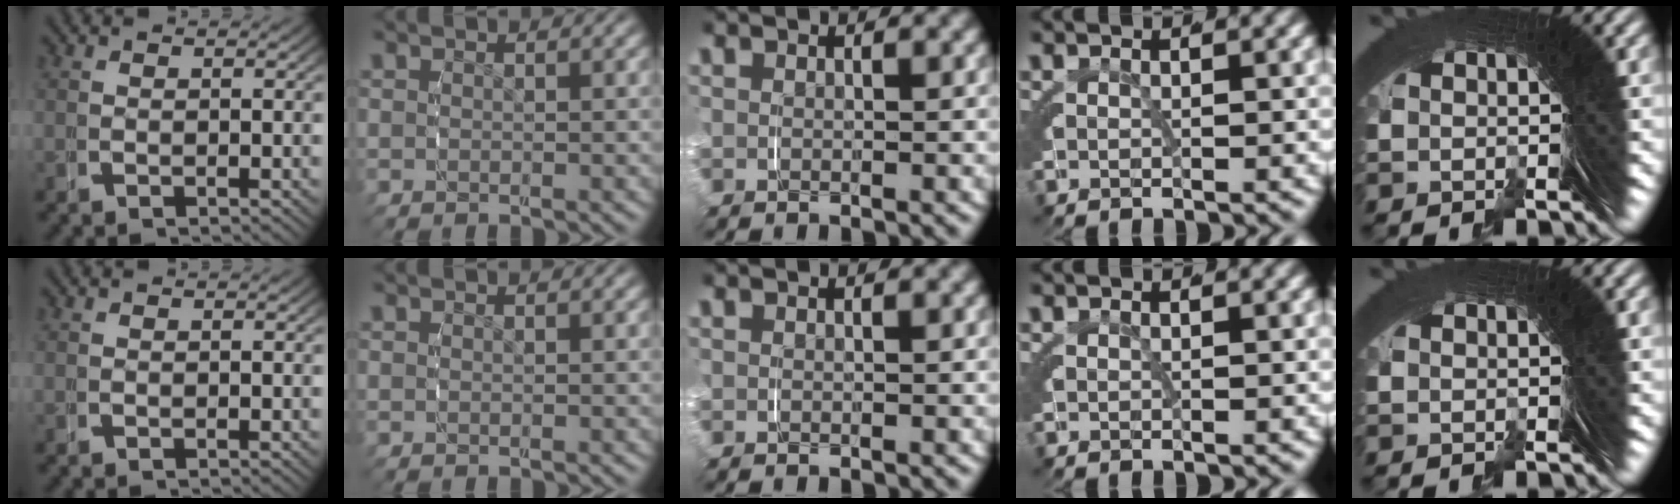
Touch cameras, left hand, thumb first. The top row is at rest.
{}